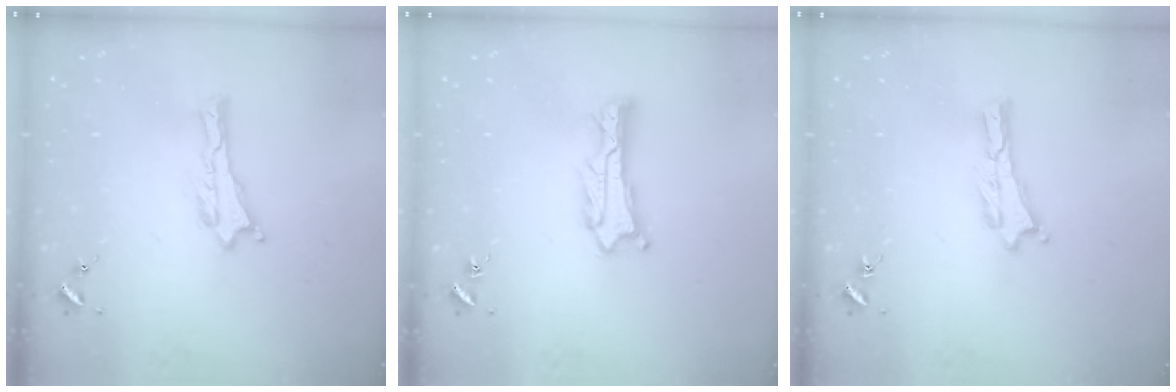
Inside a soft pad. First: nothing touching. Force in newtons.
{"total": 1.1, "press": 1.1, "slide": 0.2}
{"total": 0.0}